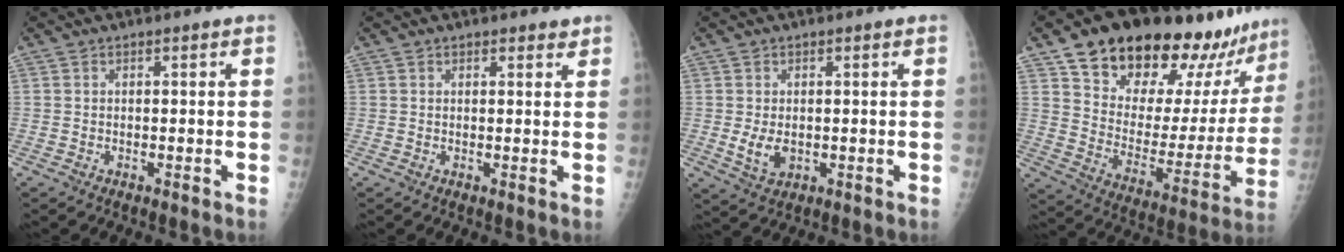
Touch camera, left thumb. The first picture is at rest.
{"total": 1.3, "force": [1.1, 0.6, 0.3], "torque": [0.008, -0.007, 0.011]}
{"total": 4.2, "force": [-0.3, 2.8, 3.1], "torque": [-0.051, -0.009, 0.005]}
{"total": 26.9, "force": [20.7, 10.5, 13.7], "torque": [-0.167, -0.085, 0.305]}